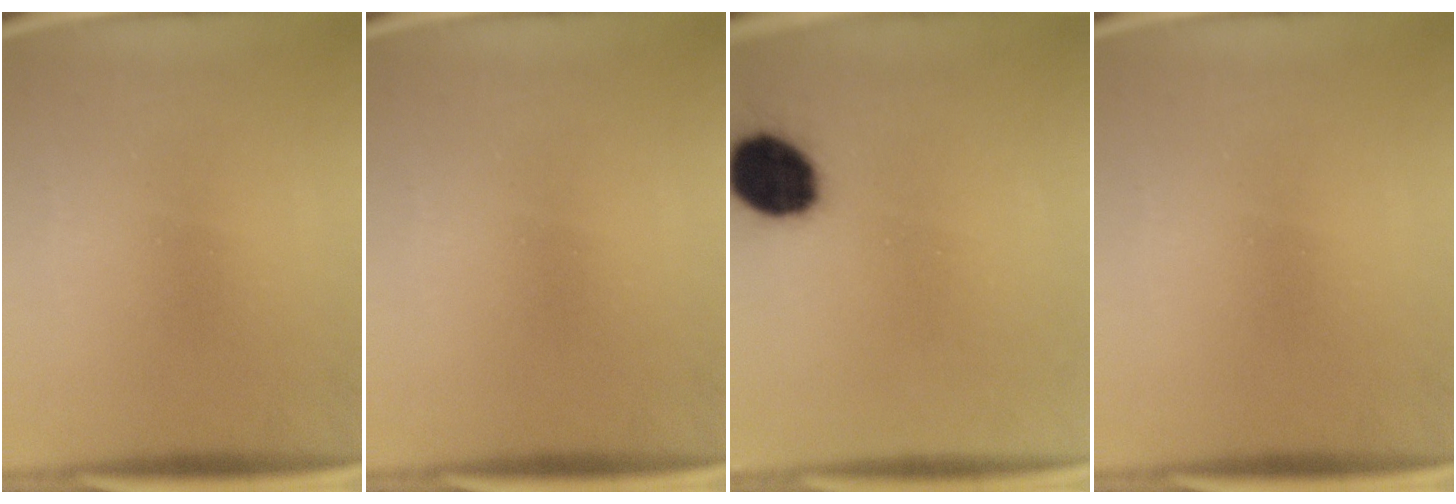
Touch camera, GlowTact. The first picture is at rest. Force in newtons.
{"total": 0.0}
{"total": 12.5}
{"total": 0.0}